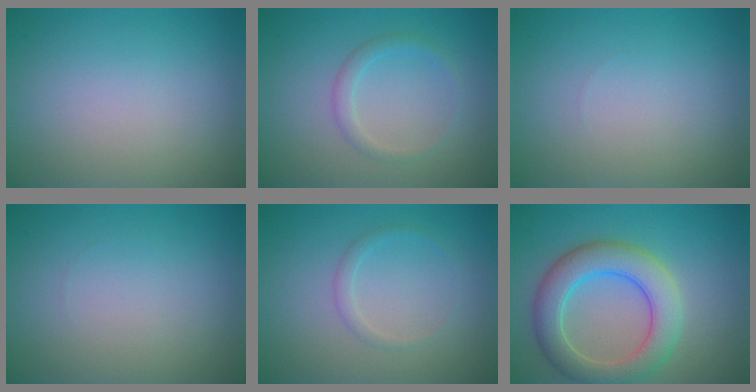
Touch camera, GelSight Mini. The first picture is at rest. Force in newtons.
{"total": 1.5, "press": 1.5, "slide": 0.0}
{"total": 0.0}
{"total": 0.0}
{"total": 1.0, "press": 1.0, "slide": 0.1}
{"total": 6.2, "press": 6.1, "slide": 0.5}